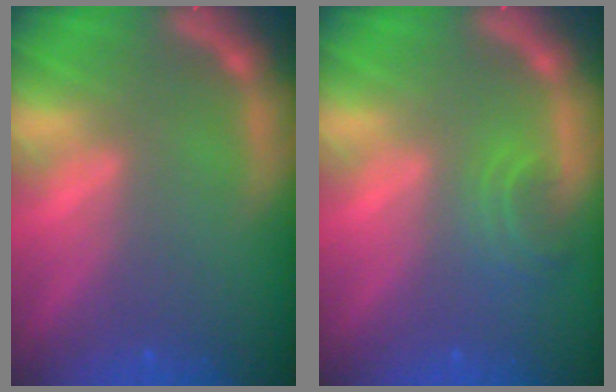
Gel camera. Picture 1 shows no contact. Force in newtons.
{"total": 2.4}